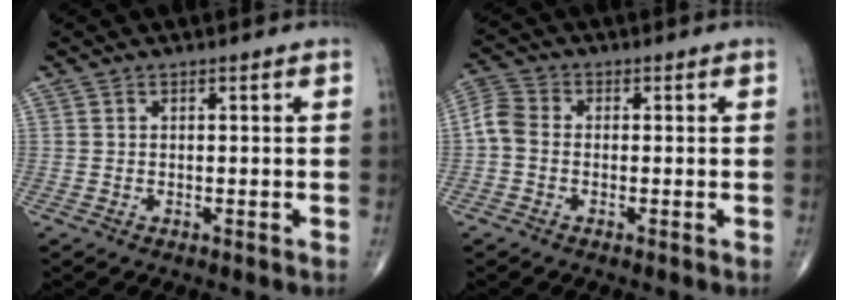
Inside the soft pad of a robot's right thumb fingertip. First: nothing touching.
{"total": 4.8, "force": [-0.7, 3.5, 3.2], "torque": [-0.067, 0.014, -0.028]}